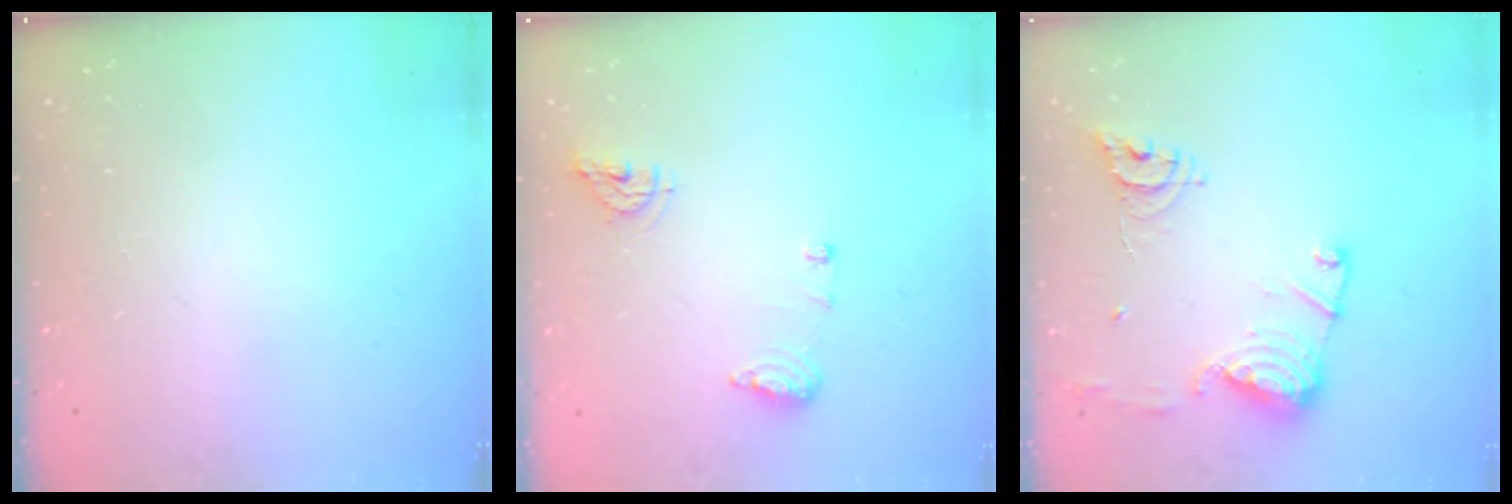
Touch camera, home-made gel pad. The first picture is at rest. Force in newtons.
{"total": 7.9, "press": 7.8, "slide": 1.5}
{"total": 15.3, "press": 15.2, "slide": 1.4}